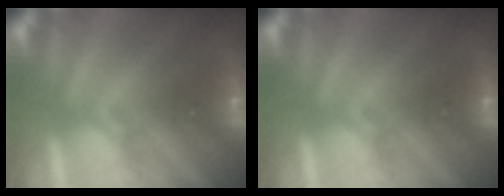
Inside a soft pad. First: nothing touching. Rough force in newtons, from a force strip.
{"total": 0.0}